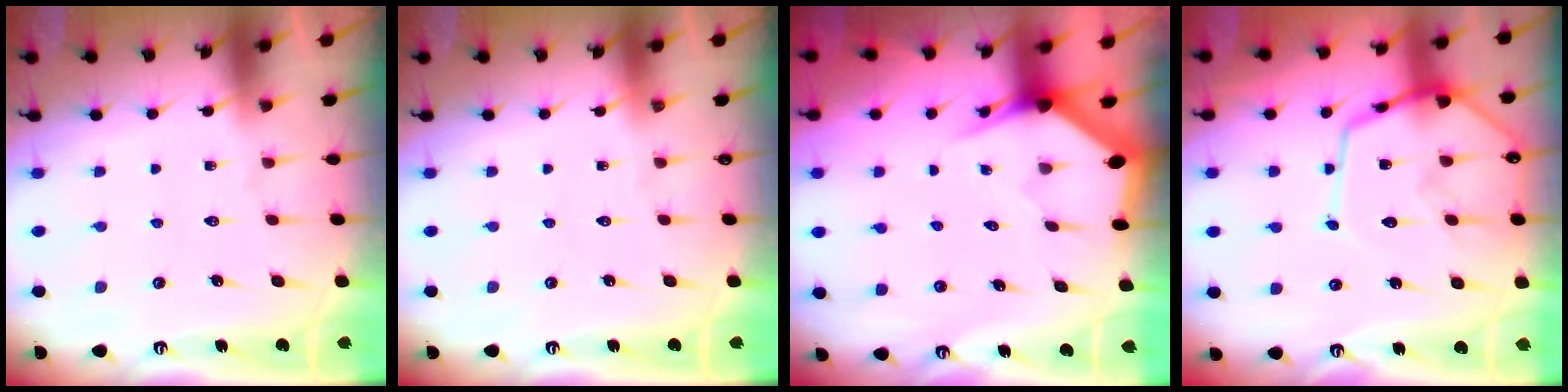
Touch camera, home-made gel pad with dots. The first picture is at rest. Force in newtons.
{"total": 0.0}
{"total": 3.1, "press": 3.1, "slide": 0.0}
{"total": 14.4, "press": 14.4, "slide": 1.4}